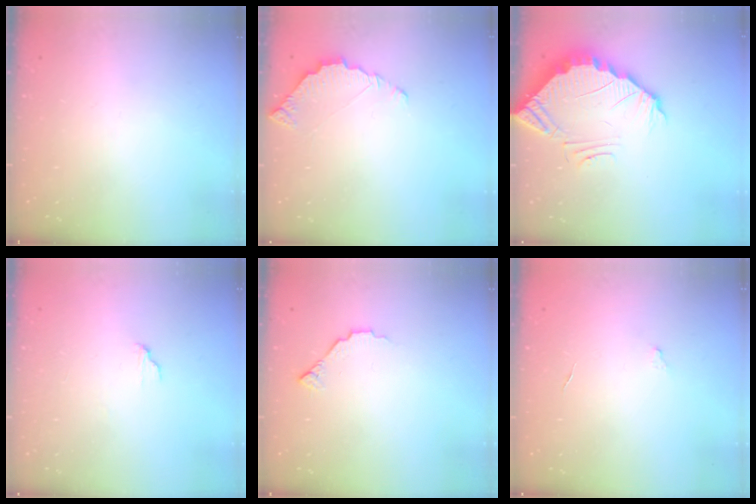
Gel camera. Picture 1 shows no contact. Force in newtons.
{"total": 4.1, "press": 4.1, "slide": 0.3}
{"total": 3.7, "press": 3.7, "slide": 0.2}
{"total": 5.2, "press": 5.2, "slide": 0.5}
{"total": 4.4, "press": 4.3, "slide": 0.5}
{"total": 2.8, "press": 2.8, "slide": 0.2}